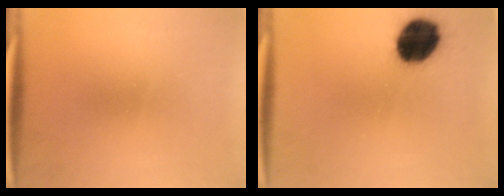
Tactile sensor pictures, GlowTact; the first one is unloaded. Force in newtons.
{"total": 14.2}